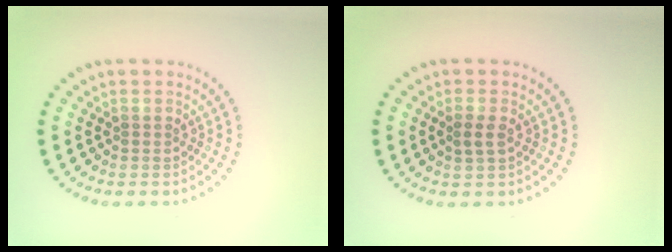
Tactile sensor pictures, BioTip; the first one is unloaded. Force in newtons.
{"total": 1.5, "press": 1.5, "slide": 0.3}